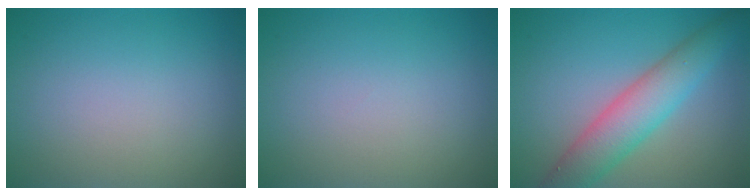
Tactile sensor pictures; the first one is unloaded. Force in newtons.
{"total": 0.0}
{"total": 5.6, "press": 5.6, "slide": 0.3}